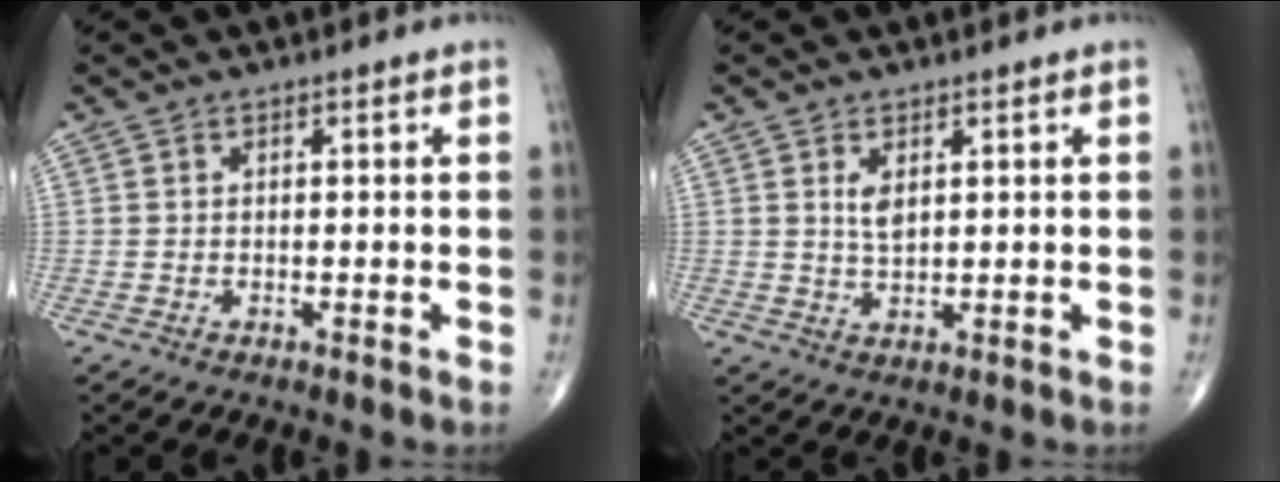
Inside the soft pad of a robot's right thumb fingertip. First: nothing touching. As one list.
[{"total": 2.9, "force": [1.1, 1.4, 2.3], "torque": [-0.038, -0.010, 0.023]}]